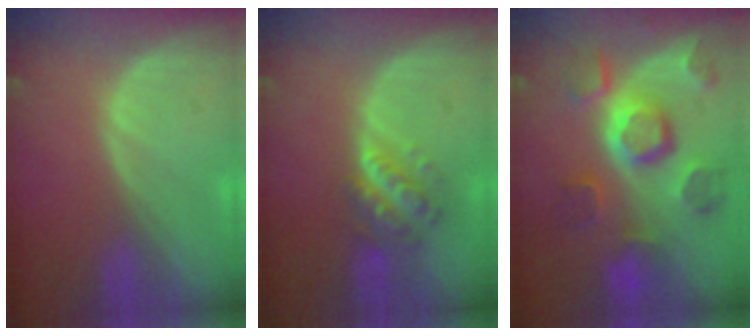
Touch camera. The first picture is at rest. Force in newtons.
{"total": 5.7, "press": 5.3, "slide": 2.3}
{"total": 11.4, "press": 10.0, "slide": 5.5}